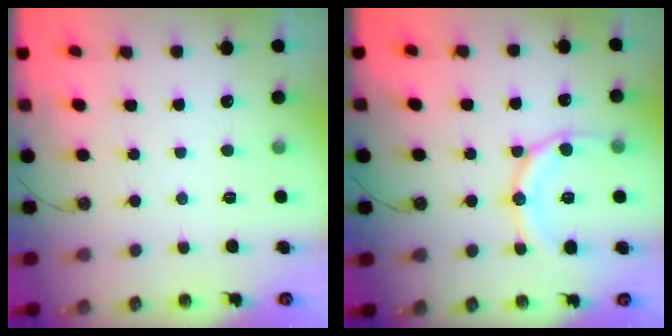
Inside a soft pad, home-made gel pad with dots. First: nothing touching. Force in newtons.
{"total": 13.3, "press": 13.2, "slide": 1.5}